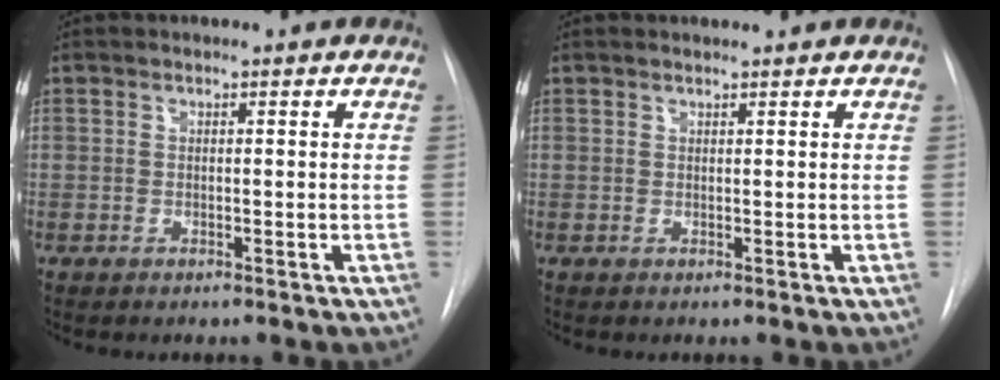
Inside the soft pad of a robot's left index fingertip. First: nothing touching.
{"total": 1.2, "force": [1.1, 0.0, 0.2], "torque": [-0.006, 0.010, 0.022]}